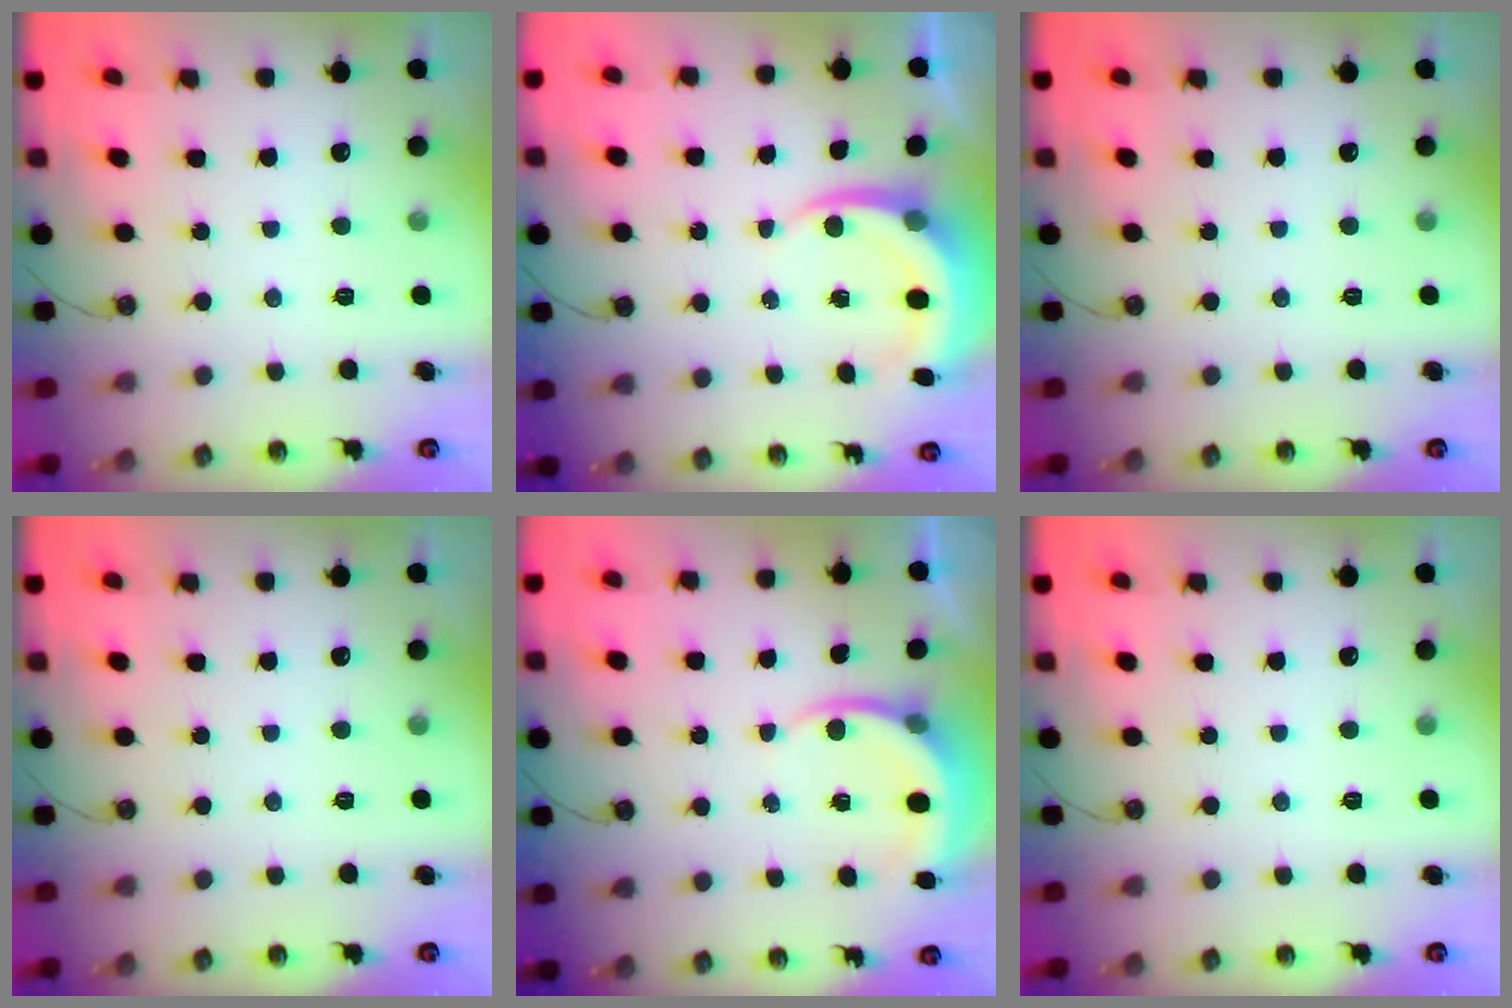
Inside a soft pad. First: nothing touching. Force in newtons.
{"total": 7.0, "press": 7.0, "slide": 0.6}
{"total": 0.0}
{"total": 0.0}
{"total": 6.3, "press": 6.3, "slide": 0.6}
{"total": 0.0}